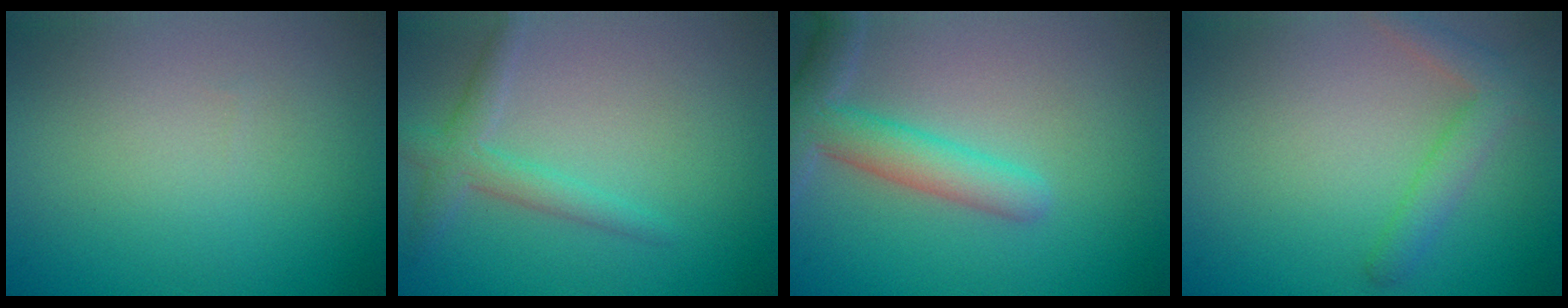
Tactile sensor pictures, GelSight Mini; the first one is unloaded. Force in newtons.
{"total": 2.4, "press": 2.4, "slide": 0.1}
{"total": 4.8, "press": 4.8, "slide": 0.4}
{"total": 2.6, "press": 2.6, "slide": 0.2}